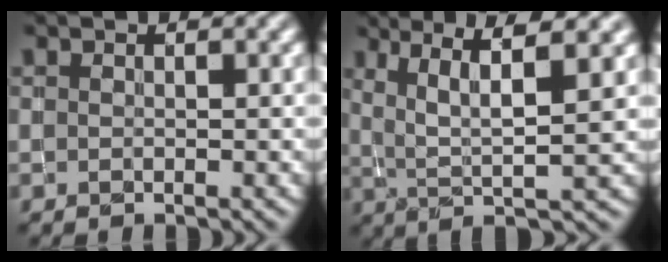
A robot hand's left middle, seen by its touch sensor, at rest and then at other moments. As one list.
[{"total": 6.1, "force": [2.2, 1.0, 5.6], "torque": [-0.094, 0.002, 0.043]}]